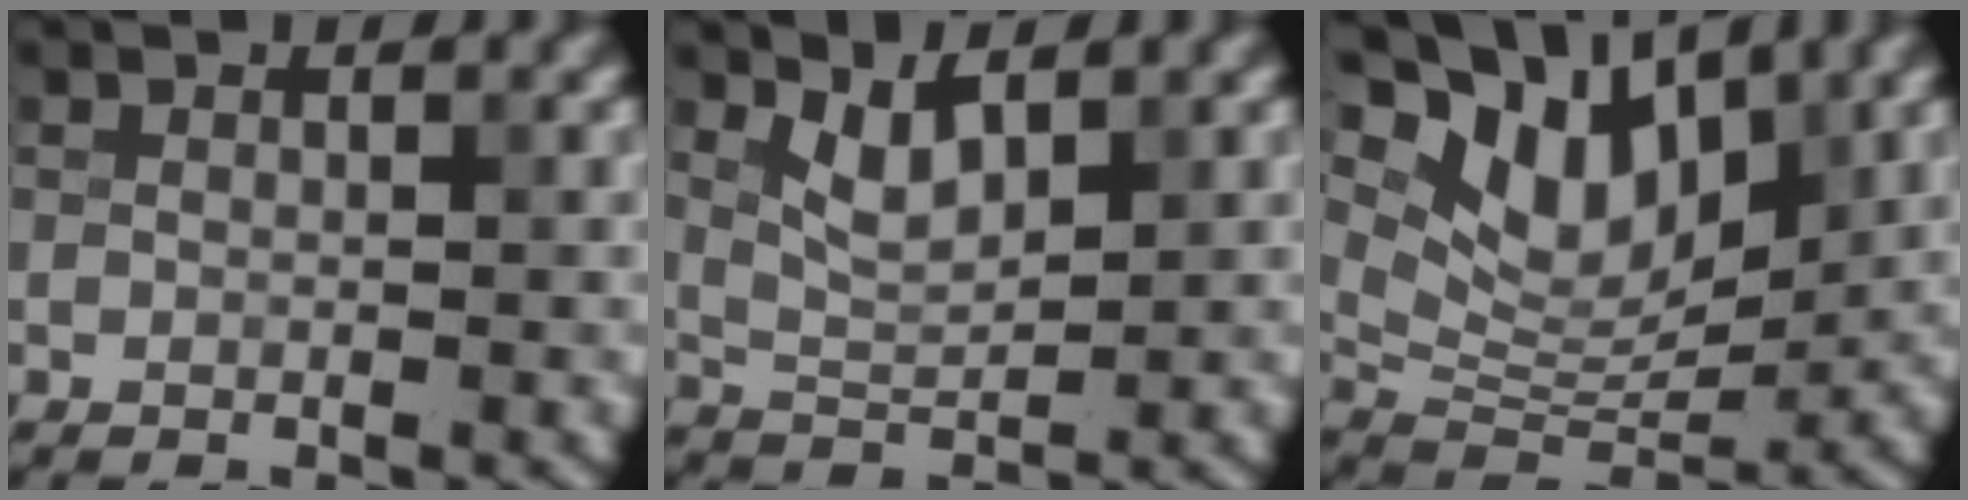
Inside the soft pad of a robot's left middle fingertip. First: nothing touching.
{"total": 2.9, "force": [1.6, 1.0, 2.1], "torque": [-0.048, -0.008, 0.037]}
{"total": 8.7, "force": [4.9, 4.7, 5.4], "torque": [-0.098, -0.001, 0.086]}